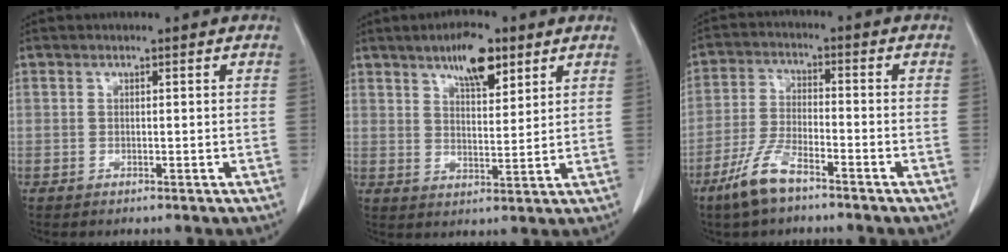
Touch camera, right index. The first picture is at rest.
{"total": 7.6, "force": [4.8, 2.4, 5.4], "torque": [-0.092, 0.004, 0.082]}
{"total": 7.6, "force": [-5.4, 1.8, 5.0], "torque": [-0.113, -0.011, -0.107]}